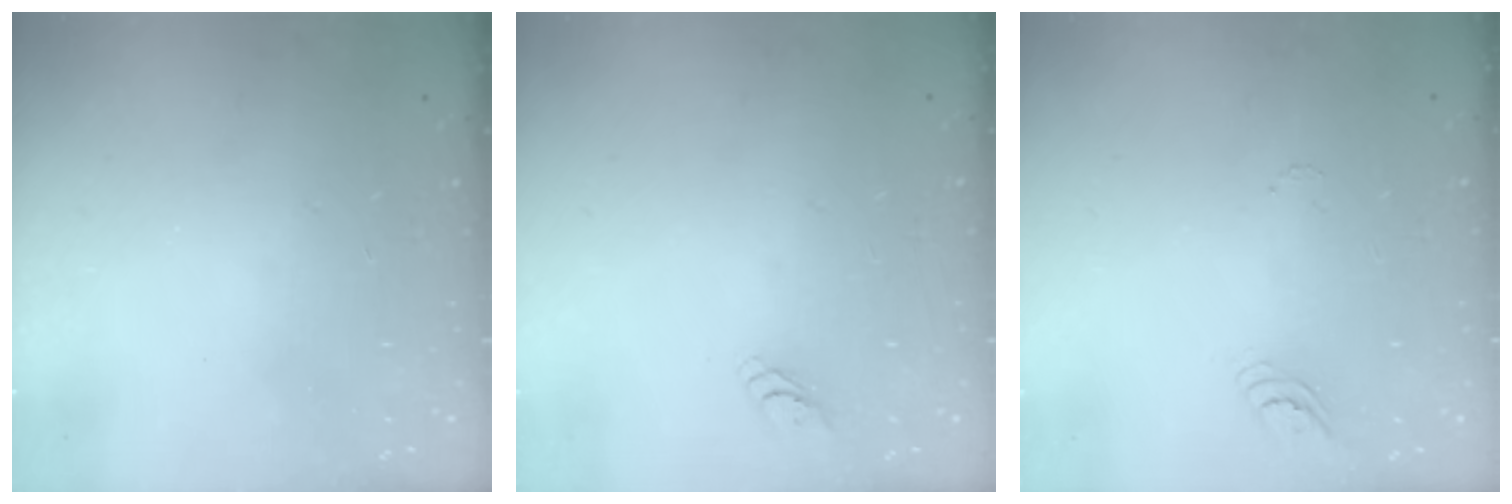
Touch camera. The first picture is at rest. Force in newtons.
{"total": 2.8, "press": 2.8, "slide": 0.3}
{"total": 3.8, "press": 3.8, "slide": 0.3}